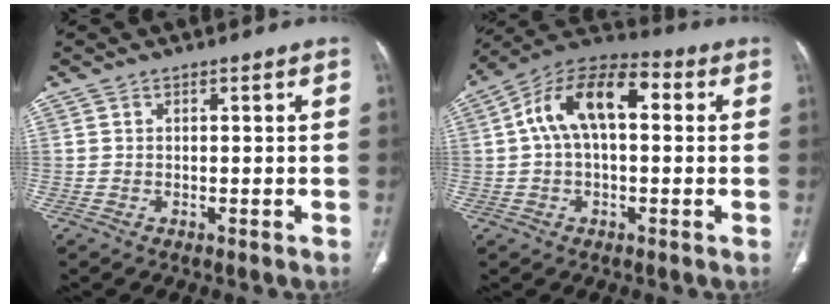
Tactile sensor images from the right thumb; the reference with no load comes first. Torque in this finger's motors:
{"motor_torque": [0.26, 0.27, 0.49, -0.09, 0.15]}